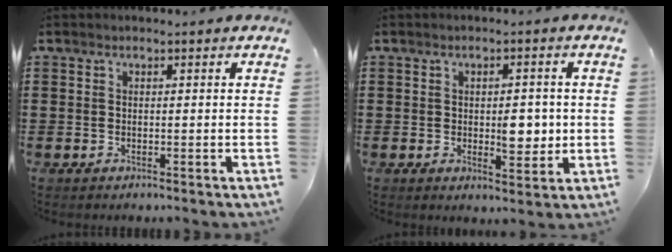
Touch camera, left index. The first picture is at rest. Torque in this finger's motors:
{"motor_torque": [0.98, 0.05, 0.39, 0.10]}